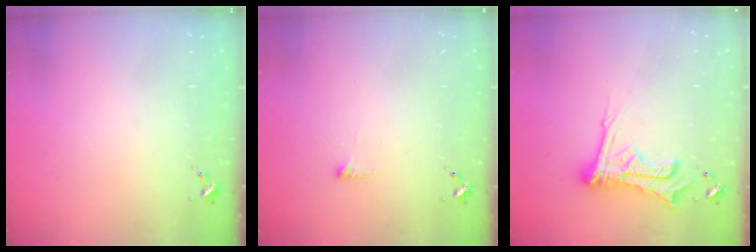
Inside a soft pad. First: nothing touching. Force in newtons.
{"total": 3.9, "press": 3.8, "slide": 1.0}
{"total": 15.5, "press": 15.4, "slide": 1.4}